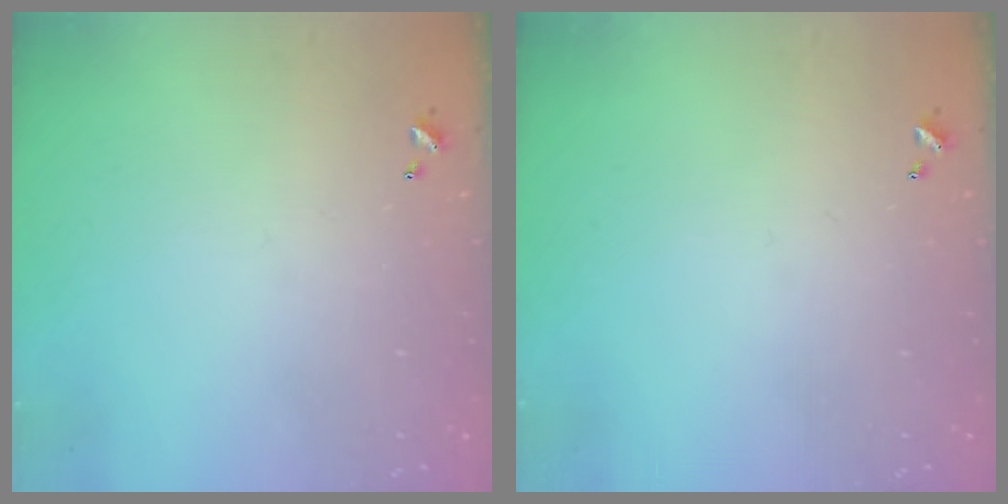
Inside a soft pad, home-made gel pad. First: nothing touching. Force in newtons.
{"total": 0.0}